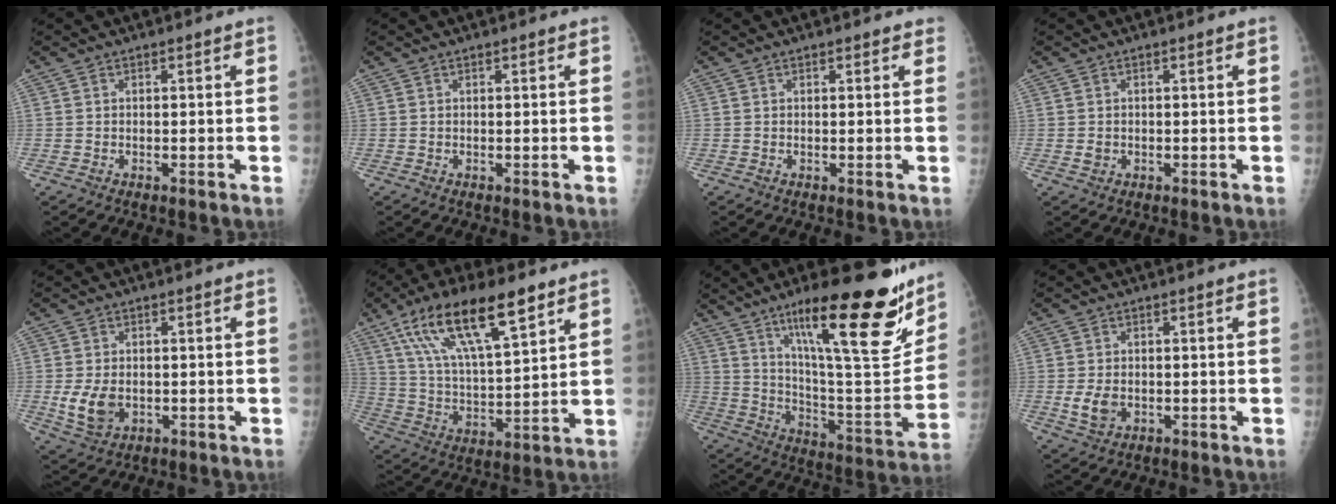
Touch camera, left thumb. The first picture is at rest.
{"total": 0.0}
{"total": 1.3, "force": [1.0, 0.6, 0.6], "torque": [0.004, -0.002, 0.008]}
{"total": 1.2, "force": [-0.1, 1.0, 0.6], "torque": [-0.007, 0.000, 0.002]}
{"total": 6.2, "force": [-0.8, 4.3, 4.4], "torque": [-0.079, -0.009, -0.006]}
{"total": 20.1, "force": [11.2, 6.3, 15.5], "torque": [-0.265, -0.023, 0.207]}
{"total": 28.3, "force": [17.0, 6.2, 21.7], "torque": [-0.301, -0.072, 0.275]}
{"total": 4.0, "force": [-0.6, 2.8, 2.8], "torque": [-0.052, -0.005, -0.005]}